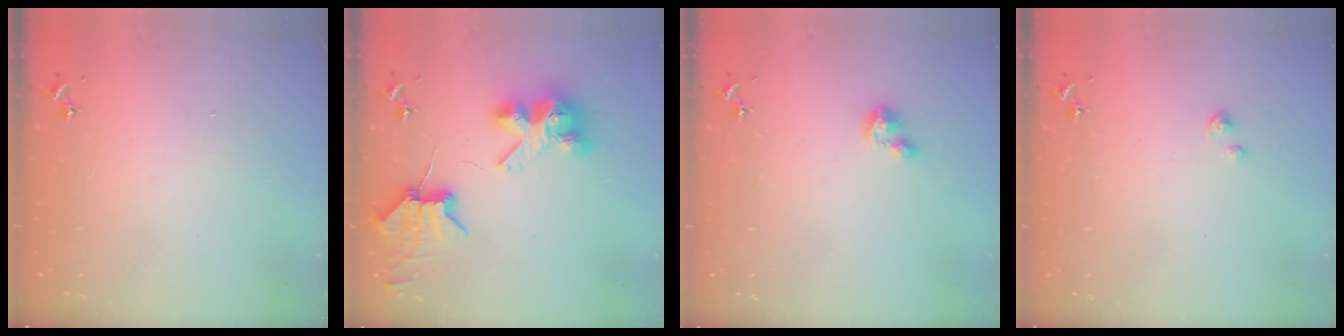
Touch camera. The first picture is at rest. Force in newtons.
{"total": 9.3, "press": 9.2, "slide": 1.4}
{"total": 3.5, "press": 3.5, "slide": 0.3}
{"total": 1.1, "press": 1.1, "slide": 0.1}